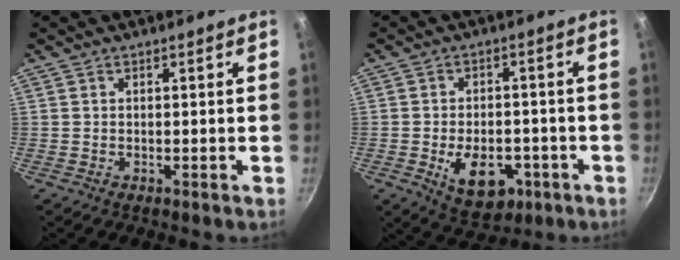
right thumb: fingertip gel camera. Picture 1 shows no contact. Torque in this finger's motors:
{"motor_torque": [-0.22, 0.54, 0.37, 0.42, 0.12]}